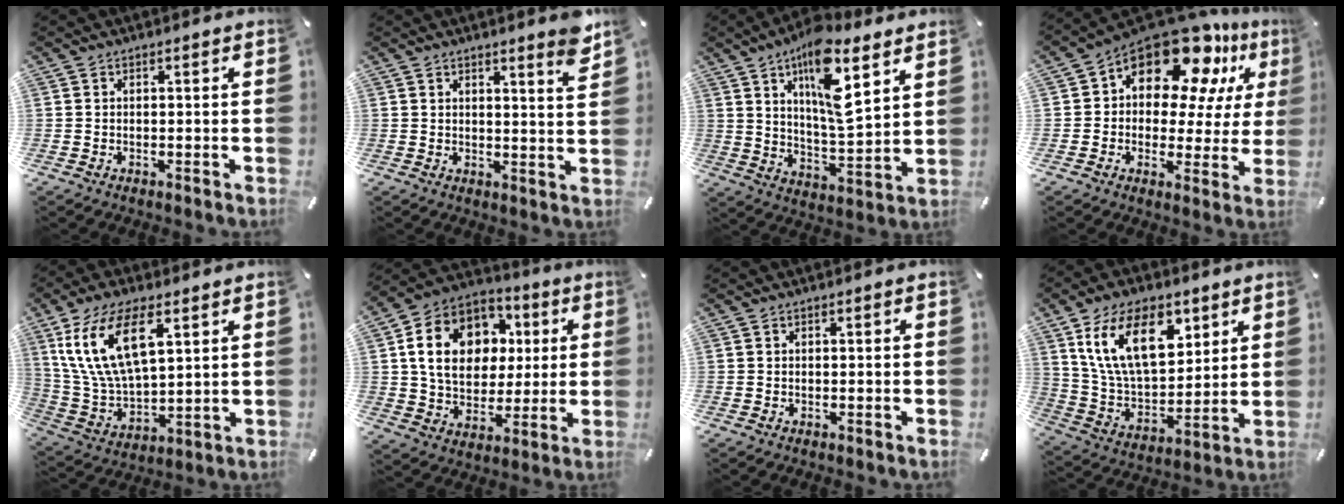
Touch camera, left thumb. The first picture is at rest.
{"total": 4.9, "force": [3.9, 0.4, 3.0], "torque": [-0.045, -0.027, 0.063]}
{"total": 15.4, "force": [9.0, 5.2, 11.3], "torque": [-0.190, -0.038, 0.149]}
{"total": 16.3, "force": [11.0, 8.6, 8.4], "torque": [-0.135, -0.088, 0.190]}
{"total": 16.5, "force": [7.9, 7.8, 12.2], "torque": [-0.289, -0.012, 0.135]}
{"total": 15.6, "force": [3.3, 12.9, 8.2], "torque": [-0.146, -0.001, 0.063]}
{"total": 0.0}
{"total": 18.7, "force": [9.1, 10.8, 12.3], "torque": [-0.256, -0.020, 0.159]}